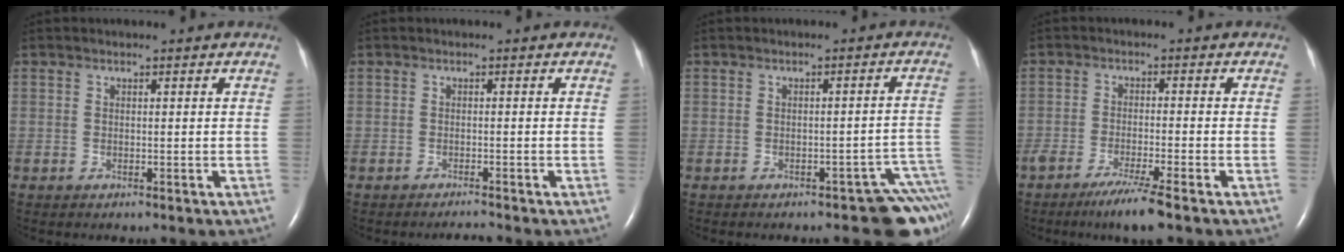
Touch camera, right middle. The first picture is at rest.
{"total": 1.1, "force": [-1.0, -0.2, 0.1], "torque": [-0.005, -0.006, -0.014]}
{"total": 6.9, "force": [-5.6, 2.3, 3.3], "torque": [-0.009, 0.026, -0.064]}
{"total": 5.9, "force": [-4.1, -0.2, 4.2], "torque": [-0.078, -0.016, -0.074]}